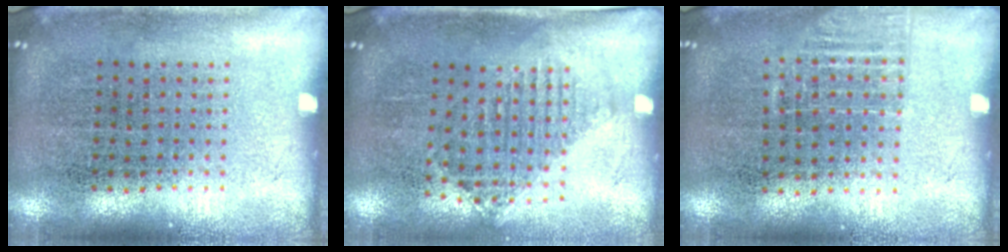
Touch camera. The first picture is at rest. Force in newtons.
{"total": 1.0, "press": 0.9, "slide": 0.4}
{"total": 1.1, "press": 1.0, "slide": 0.5}